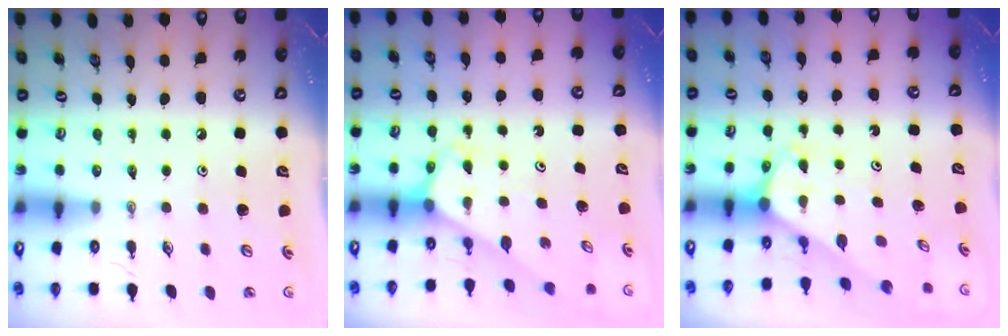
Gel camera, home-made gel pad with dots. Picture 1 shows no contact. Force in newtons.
{"total": 3.1, "press": 3.1, "slide": 0.2}
{"total": 2.1, "press": 2.1, "slide": 0.1}